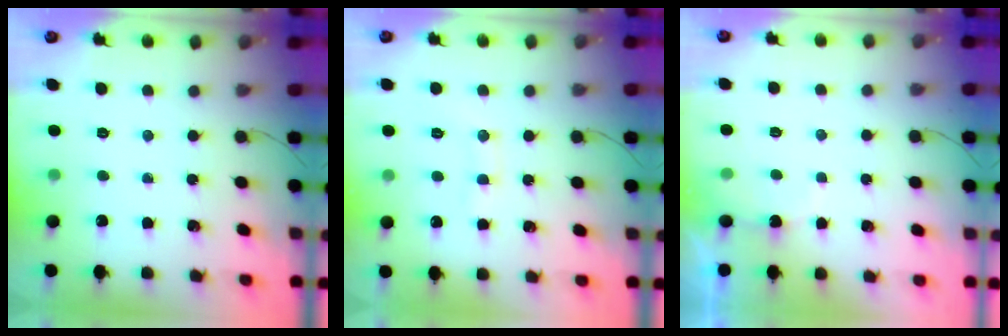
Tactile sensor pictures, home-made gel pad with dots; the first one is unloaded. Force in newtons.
{"total": 6.4, "press": 6.3, "slide": 1.3}
{"total": 4.8, "press": 4.7, "slide": 0.6}